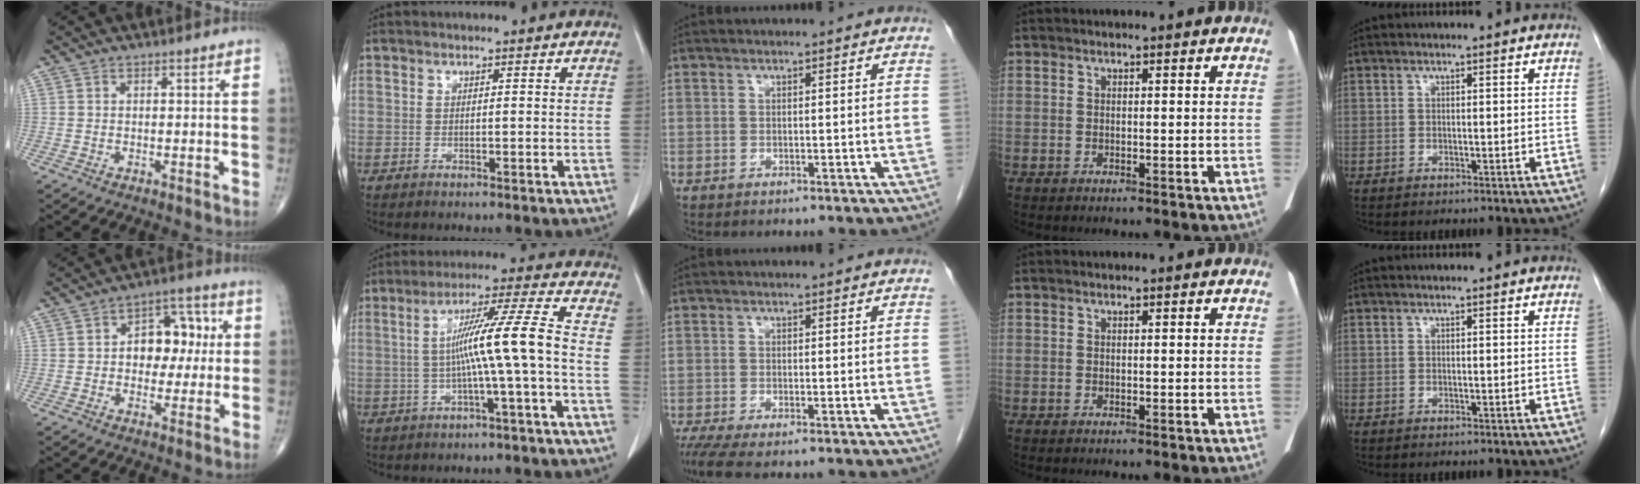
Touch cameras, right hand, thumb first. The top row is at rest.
{"thumb": {"total": 12.4, "force": [1.1, 8.5, 9.0], "torque": [-0.077, 0.026, 0.012]}, "index": {"total": 9.7, "force": [-1.3, -1.3, 9.5], "torque": [-0.162, 0.020, -0.018]}, "middle": {"total": 3.4, "force": [-2.4, 0.3, 2.3], "torque": [-0.047, -0.010, -0.047]}}